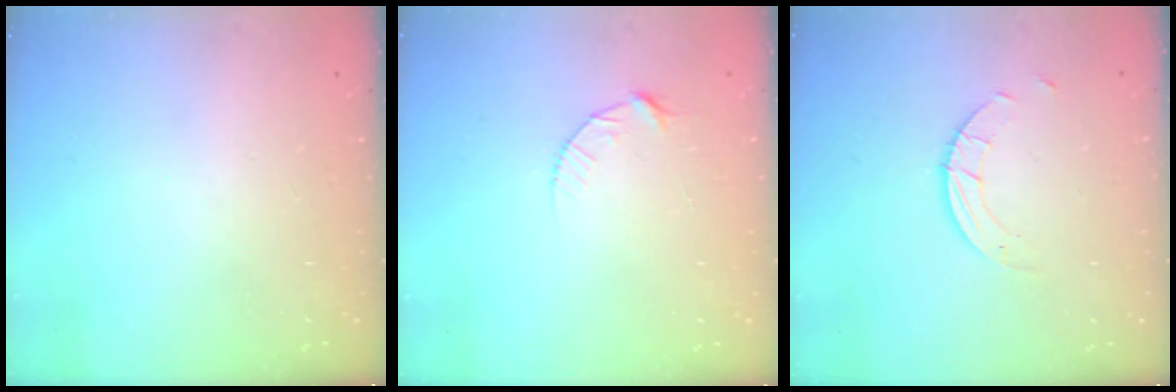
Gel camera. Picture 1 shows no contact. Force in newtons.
{"total": 3.9, "press": 3.8, "slide": 0.5}
{"total": 2.6, "press": 2.6, "slide": 0.3}